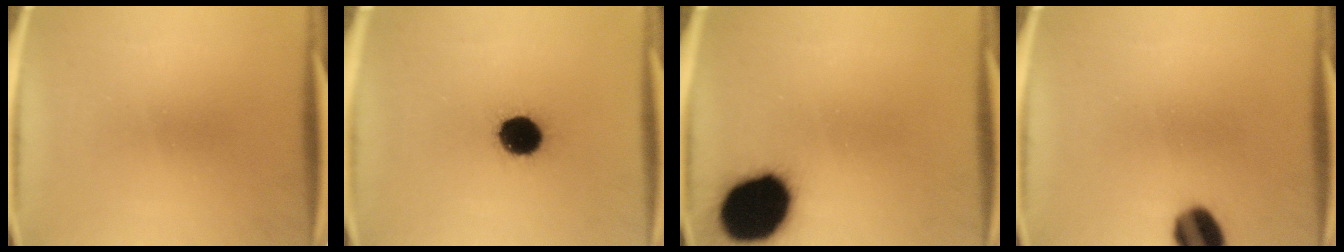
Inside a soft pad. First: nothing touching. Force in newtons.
{"total": 13.1}
{"total": 17.9}
{"total": 9.0}